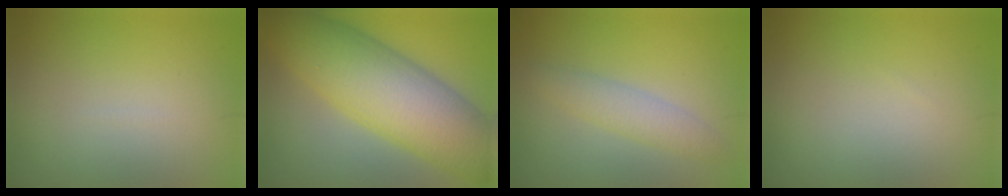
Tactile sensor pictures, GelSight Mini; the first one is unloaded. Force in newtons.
{"total": 11.3, "press": 11.2, "slide": 0.1}
{"total": 2.4, "press": 2.4, "slide": 0.0}
{"total": 0.0}